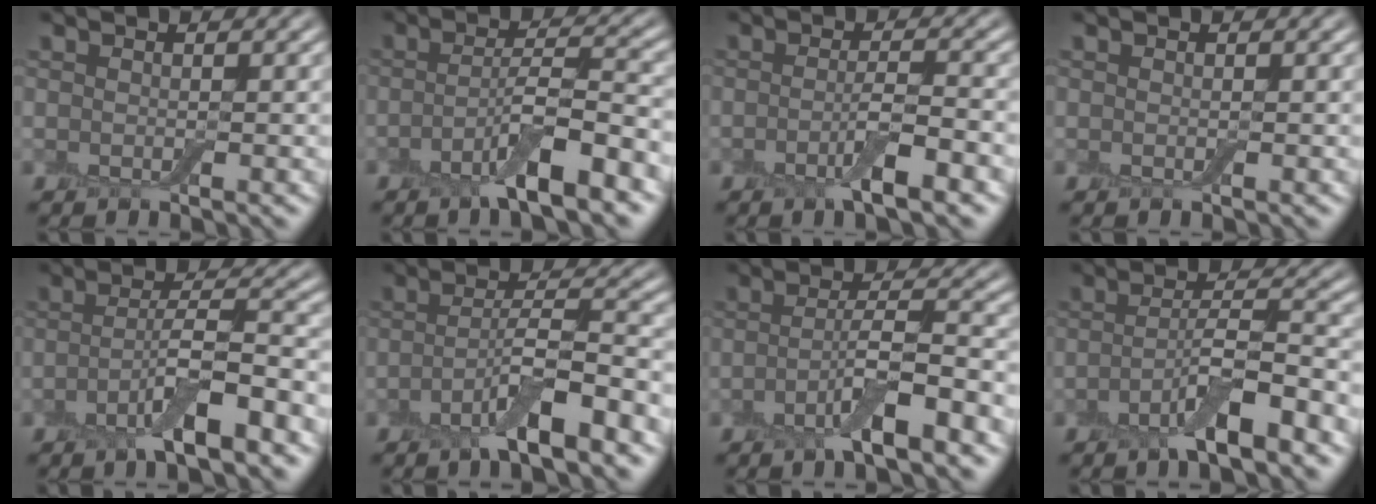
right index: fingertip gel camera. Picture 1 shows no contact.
{"total": 5.4, "force": [-3.1, 0.9, 4.3], "torque": [-0.071, 0.006, -0.059]}
{"total": 3.1, "force": [-1.5, 0.5, 2.6], "torque": [-0.045, 0.001, -0.028]}
{"total": 0.0}
{"total": 5.4, "force": [-2.8, 0.9, 4.5], "torque": [-0.075, 0.007, -0.052]}
{"total": 5.5, "force": [-3.1, 1.0, 4.5], "torque": [-0.075, 0.006, -0.058]}
{"total": 4.7, "force": [-2.4, 0.7, 4.0], "torque": [-0.067, 0.007, -0.049]}
{"total": 5.0, "force": [-2.9, 0.9, 4.0], "torque": [-0.067, 0.006, -0.056]}